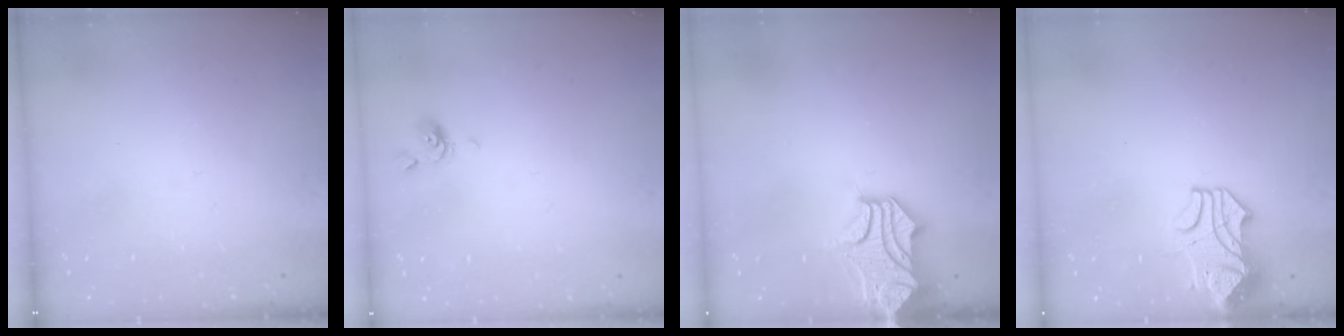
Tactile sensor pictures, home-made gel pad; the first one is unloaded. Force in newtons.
{"total": 0.9, "press": 0.8, "slide": 0.3}
{"total": 1.6, "press": 0.8, "slide": 1.4}
{"total": 2.2, "press": 1.9, "slide": 1.1}